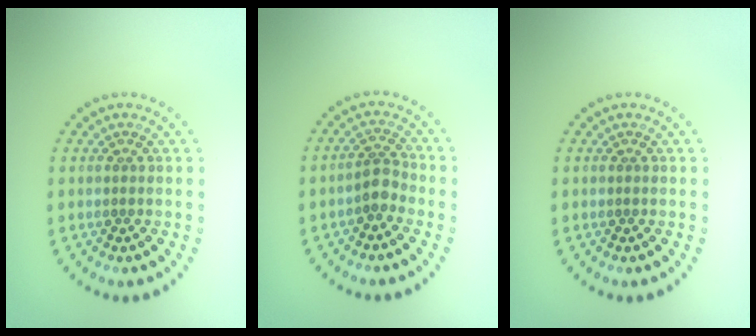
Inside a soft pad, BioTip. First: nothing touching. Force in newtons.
{"total": 2.0, "press": 1.7, "slide": 1.2}
{"total": 0.0}